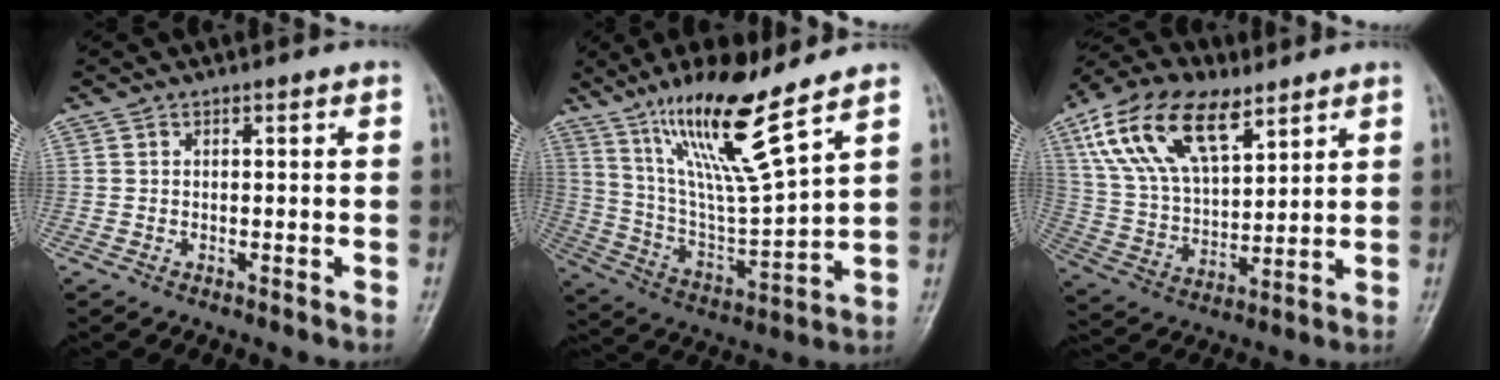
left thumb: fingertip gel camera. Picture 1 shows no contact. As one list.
[{"total": 17.7, "force": [11.7, 2.1, 13.1], "torque": [-0.226, -0.062, 0.226]}, {"total": 19.1, "force": [10.0, 9.9, 12.9], "torque": [-0.220, -0.020, 0.188]}]